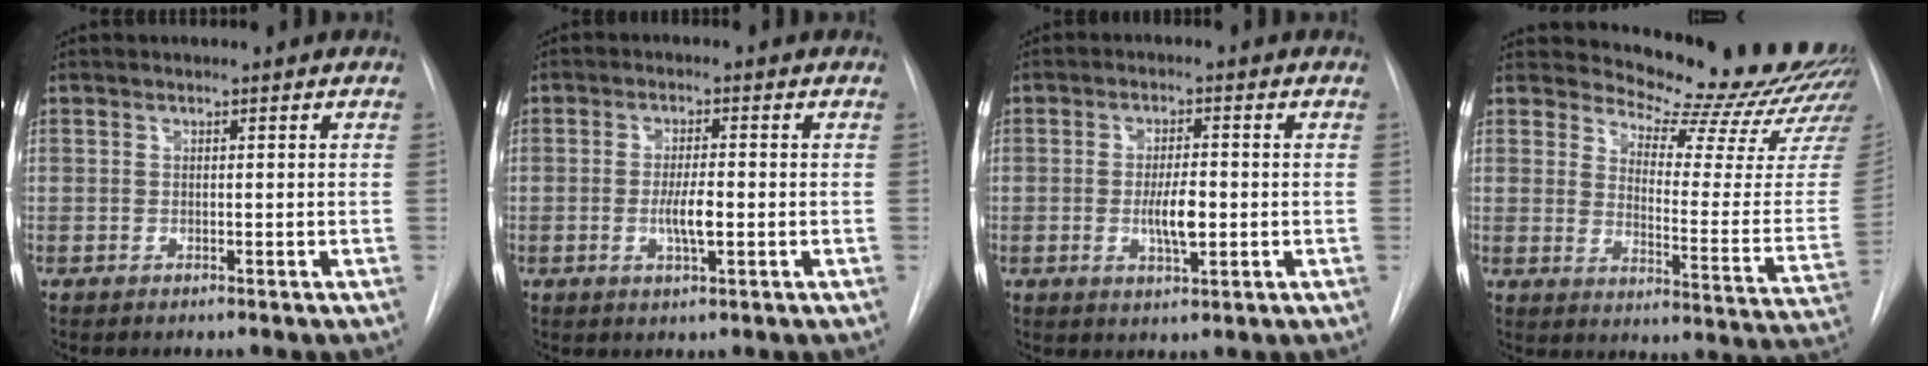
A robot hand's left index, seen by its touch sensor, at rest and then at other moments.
{"total": 4.0, "force": [-0.8, 0.7, 3.9], "torque": [-0.074, -0.004, -0.012]}
{"total": 5.0, "force": [-0.8, 1.4, 4.7], "torque": [-0.086, -0.004, -0.010]}
{"total": 20.8, "force": [19.5, 2.7, 6.9], "torque": [-0.094, -0.127, 0.228]}